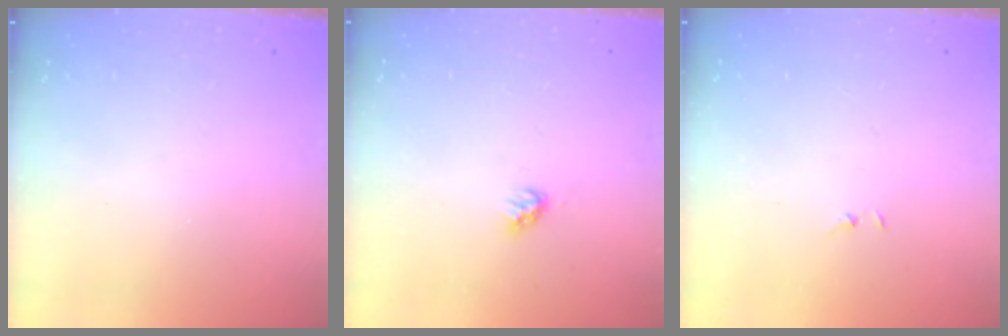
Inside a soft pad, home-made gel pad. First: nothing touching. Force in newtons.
{"total": 2.8, "press": 2.8, "slide": 0.2}
{"total": 0.7, "press": 0.7, "slide": 0.1}